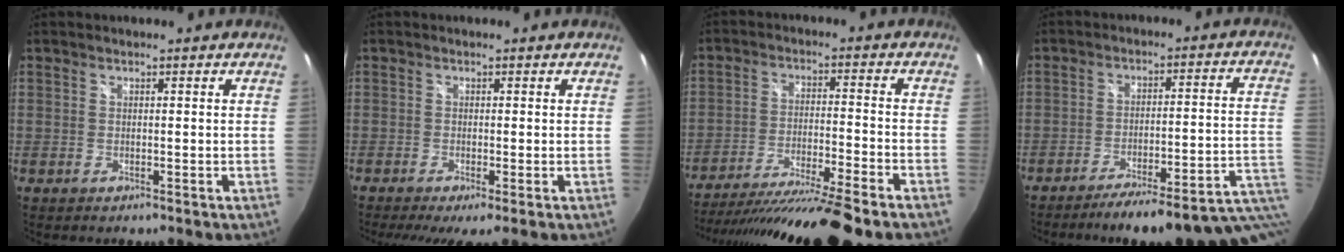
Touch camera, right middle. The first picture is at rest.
{"total": 4.0, "force": [-2.5, 0.0, 3.2], "torque": [-0.065, -0.023, -0.041]}
{"total": 19.6, "force": [-16.3, -0.2, 10.9], "torque": [-0.204, -0.040, -0.263]}
{"total": 18.1, "force": [-12.6, 1.6, 12.9], "torque": [-0.154, -0.021, -0.155]}